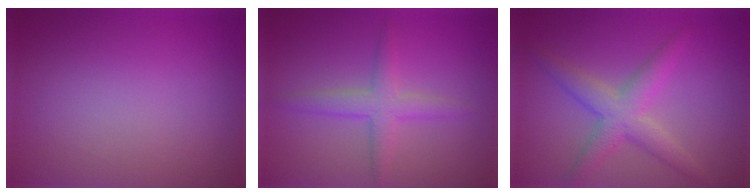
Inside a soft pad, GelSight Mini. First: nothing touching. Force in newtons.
{"total": 2.8, "press": 2.8, "slide": 0.0}
{"total": 3.9, "press": 3.9, "slide": 0.2}